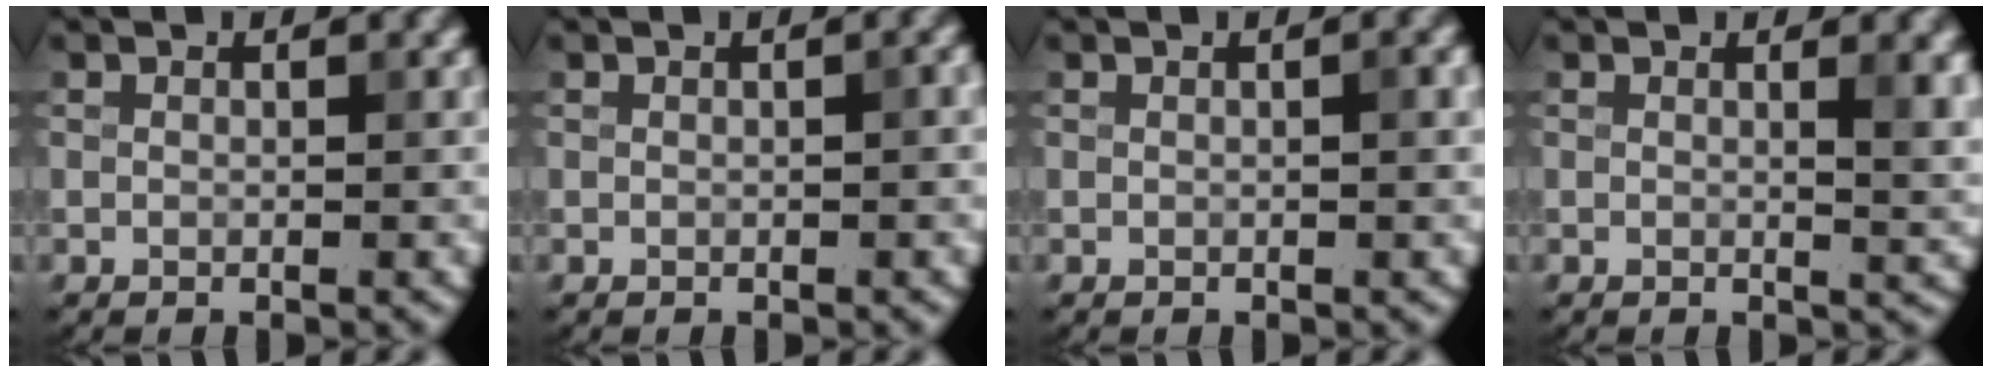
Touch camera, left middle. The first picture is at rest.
{"total": 0.9, "force": [0.0, 0.2, 0.9], "torque": [-0.011, 0.005, 0.002]}
{"total": 1.5, "force": [0.2, 0.4, 1.4], "torque": [-0.019, 0.004, 0.002]}
{"total": 3.1, "force": [1.0, 1.0, 2.8], "torque": [-0.024, -0.003, 0.012]}